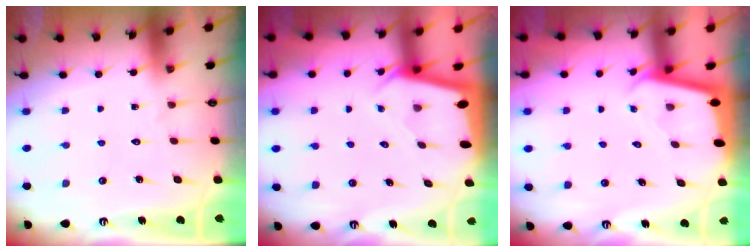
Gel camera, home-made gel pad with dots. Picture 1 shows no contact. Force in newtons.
{"total": 1.8, "press": 1.8, "slide": 0.1}
{"total": 1.9, "press": 1.9, "slide": 0.1}